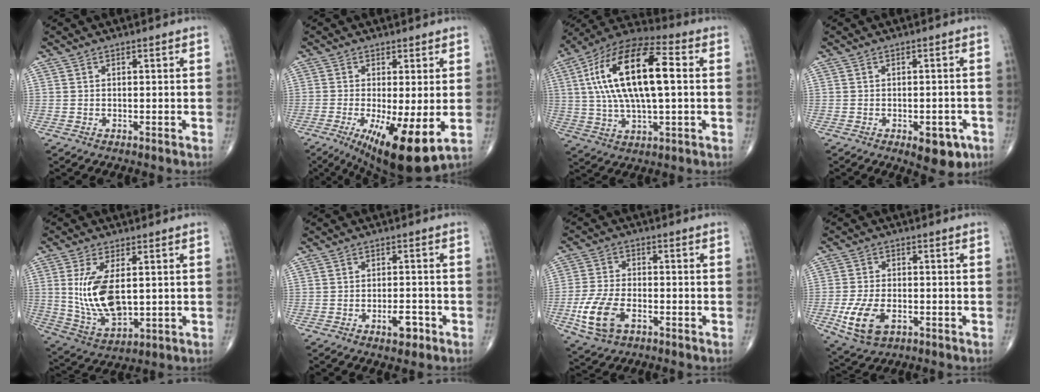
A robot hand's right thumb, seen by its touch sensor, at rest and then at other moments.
{"total": 12.6, "force": [-3.3, 3.3, 11.7], "torque": [-0.195, -0.026, -0.043]}
{"total": 21.5, "force": [3.2, 8.6, 19.5], "torque": [-0.371, 0.027, 0.047]}
{"total": 6.3, "force": [-2.9, 3.1, 4.7], "torque": [-0.038, 0.009, -0.029]}
{"total": 12.4, "force": [1.5, 6.1, 10.8], "torque": [-0.209, -0.018, 0.043]}
{"total": 3.6, "force": [-1.9, 1.6, 2.7], "torque": [-0.033, 0.009, -0.027]}
{"total": 10.0, "force": [-3.8, 5.5, 7.3], "torque": [-0.160, 0.009, -0.072]}
{"total": 9.0, "force": [-3.1, 5.1, 6.7], "torque": [-0.137, 0.003, -0.048]}